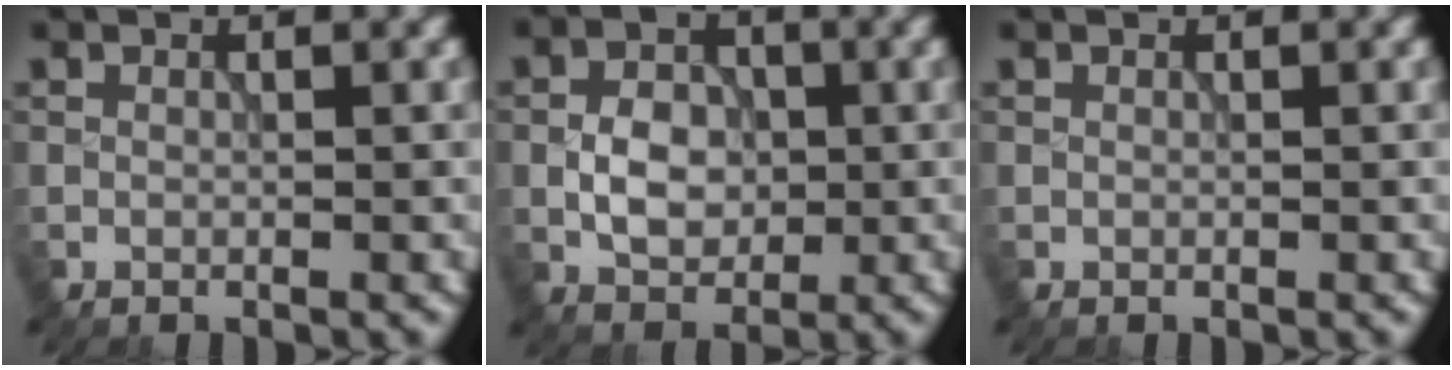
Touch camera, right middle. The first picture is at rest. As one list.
[{"total": 4.0, "force": [-0.5, 3.0, 2.7], "torque": [-0.043, 0.003, -0.011]}, {"total": 0.0}]